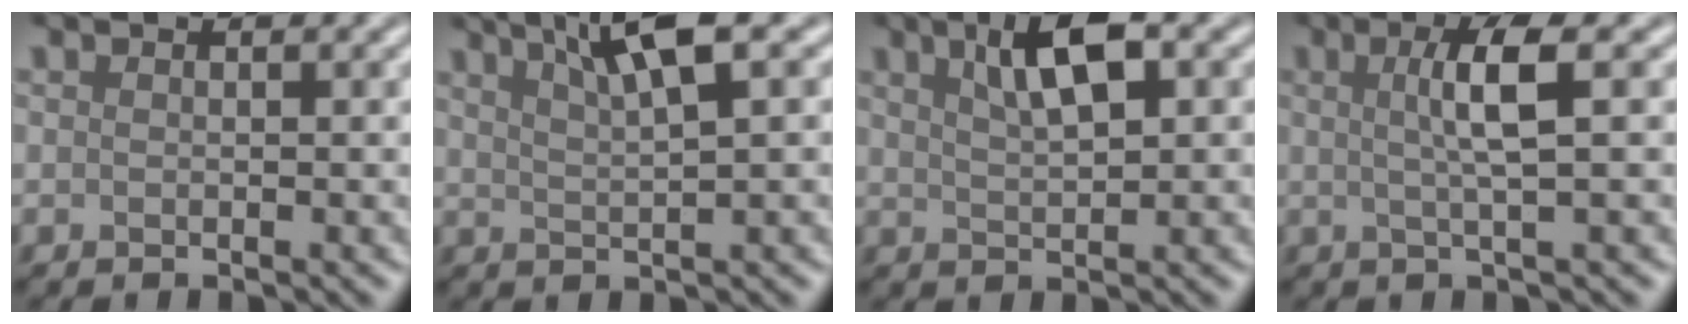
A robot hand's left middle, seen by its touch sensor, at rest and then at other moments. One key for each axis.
{"total": 5.1, "fx": 2.6, "fy": 0.8, "fz": 4.3, "tx": -0.071, "ty": 0.016, "tz": 0.052}
{"total": 4.4, "fx": 1.7, "fy": 1.3, "fz": 3.9, "tx": -0.073, "ty": 0.008, "tz": 0.034}
{"total": 3.5, "fx": 0.2, "fy": 0.4, "fz": 3.5, "tx": -0.064, "ty": 0.005, "tz": 0.009}